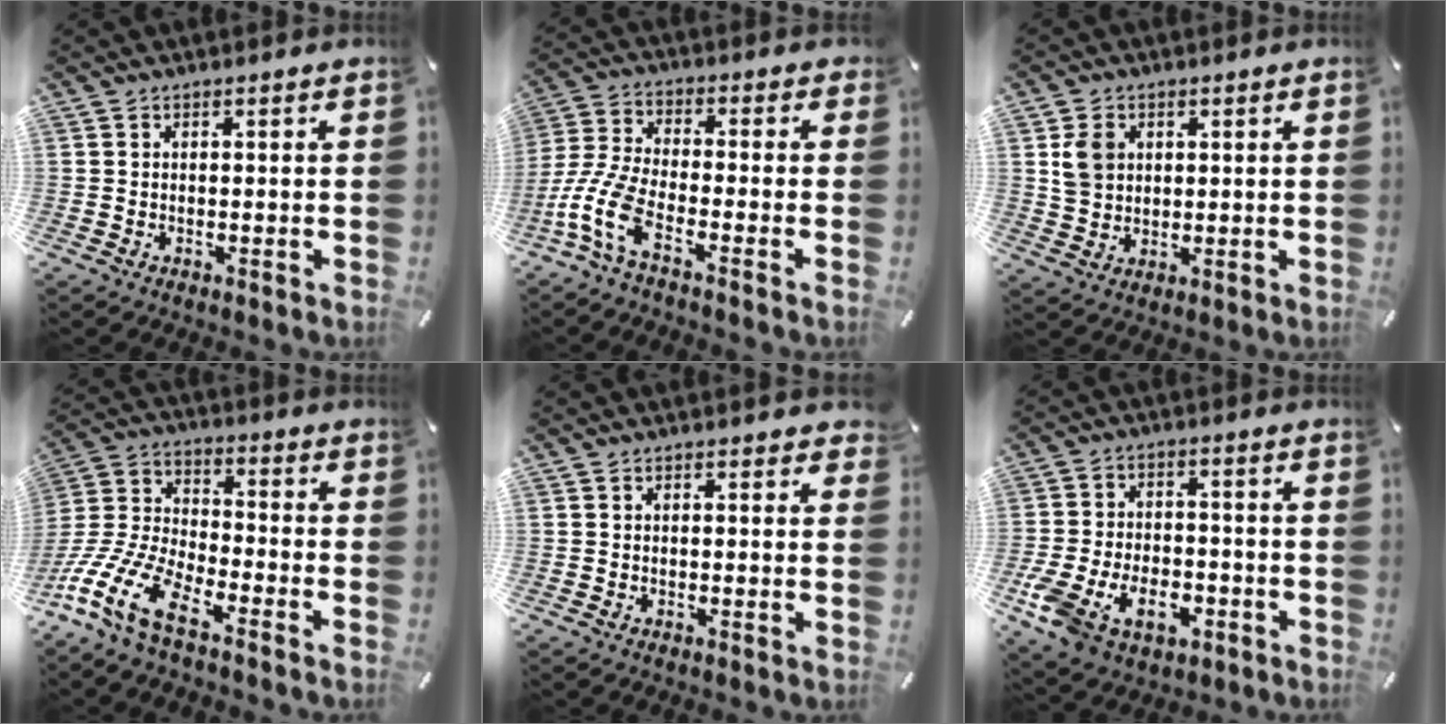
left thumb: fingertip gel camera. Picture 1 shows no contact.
{"total": 12.2, "force": [-6.7, 5.1, 8.8], "torque": [-0.205, 0.005, -0.130]}
{"total": 5.7, "force": [1.6, 5.1, 1.9], "torque": [-0.041, 0.003, 0.028]}
{"total": 14.6, "force": [-10.3, 5.2, 9.0], "torque": [-0.198, 0.032, -0.192]}
{"total": 1.2, "force": [0.8, 0.7, 0.5], "torque": [0.005, -0.004, 0.012]}
{"total": 12.7, "force": [-5.1, 8.3, 8.0], "torque": [-0.161, 0.020, -0.088]}